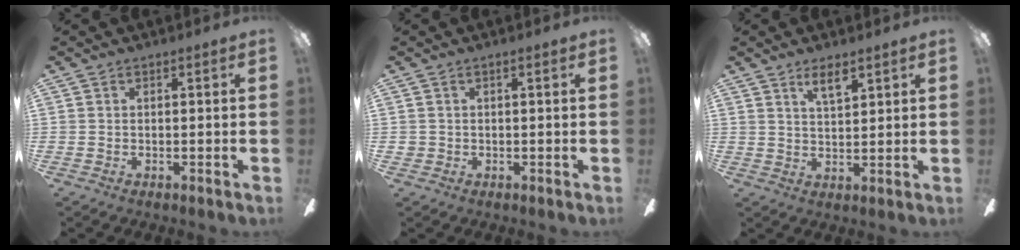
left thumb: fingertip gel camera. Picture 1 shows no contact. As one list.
[{"total": 1.2, "force": [0.0, 1.0, 0.6], "torque": [-0.010, 0.005, -0.001]}, {"total": 5.2, "force": [3.8, 1.7, 3.1], "torque": [-0.053, -0.015, 0.065]}]